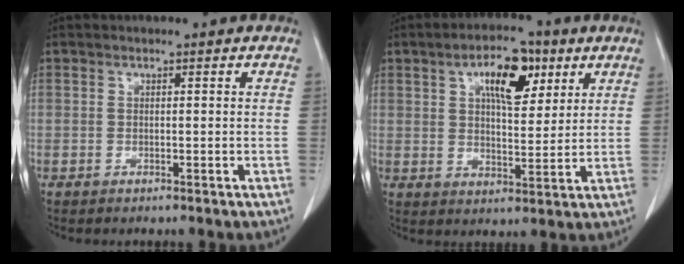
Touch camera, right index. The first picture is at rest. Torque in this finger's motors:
{"motor_torque": [0.23, 0.27, 0.18, 0.10]}